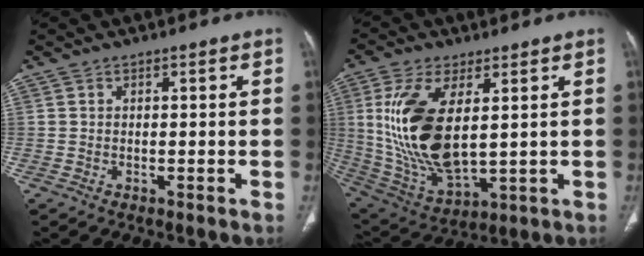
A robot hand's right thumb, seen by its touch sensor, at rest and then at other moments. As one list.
[{"total": 18.3, "force": [3.2, 8.7, 15.8], "torque": [-0.324, -0.022, 0.079]}]